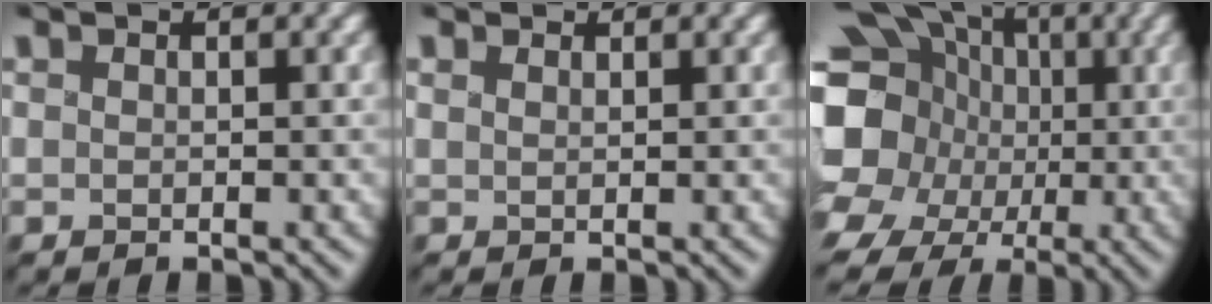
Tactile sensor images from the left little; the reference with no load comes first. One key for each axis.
{"total": 1.0, "fx": 0.9, "fy": 0.3, "fz": 0.2, "tx": -0.009, "ty": 0.001, "tz": 0.016}
{"total": 17.0, "fx": 0.1, "fy": 15.0, "fz": 7.9, "tx": -0.189, "ty": 0.013, "tz": -0.031}